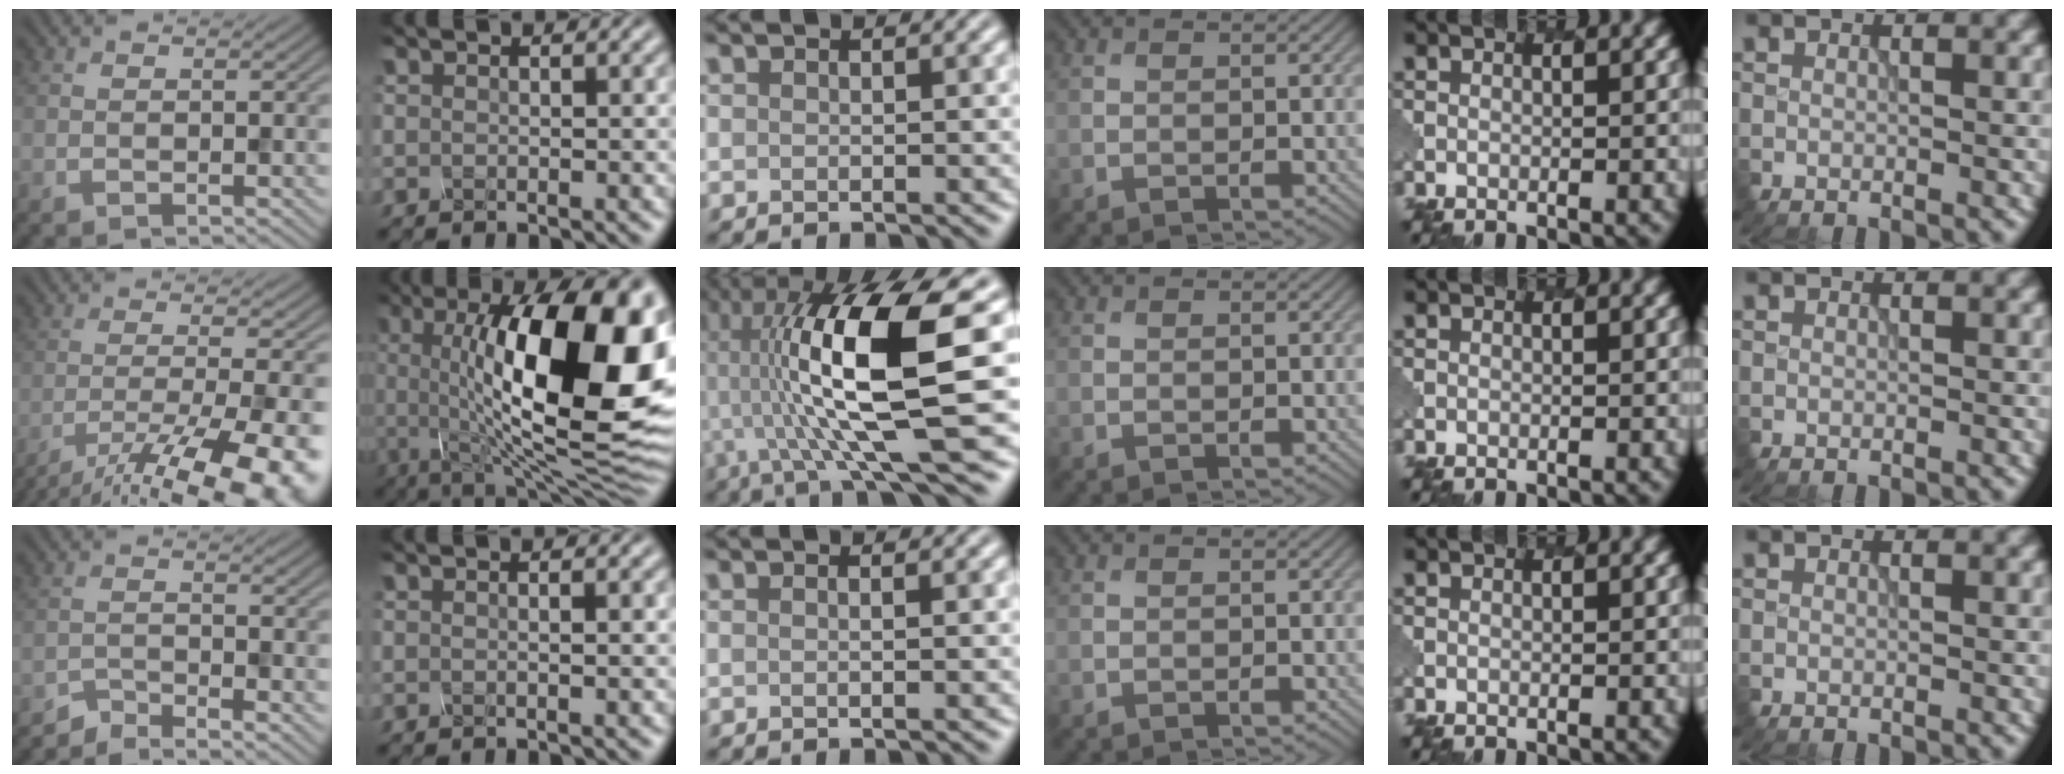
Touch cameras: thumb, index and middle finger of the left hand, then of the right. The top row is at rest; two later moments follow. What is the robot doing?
{"motion": "pour", "object": "mug"}